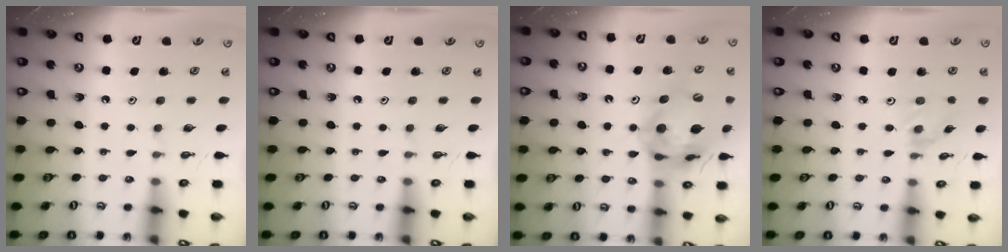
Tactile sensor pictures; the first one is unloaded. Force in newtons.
{"total": 0.0}
{"total": 18.5, "press": 18.4, "slide": 2.1}
{"total": 0.6, "press": 0.6, "slide": 0.2}